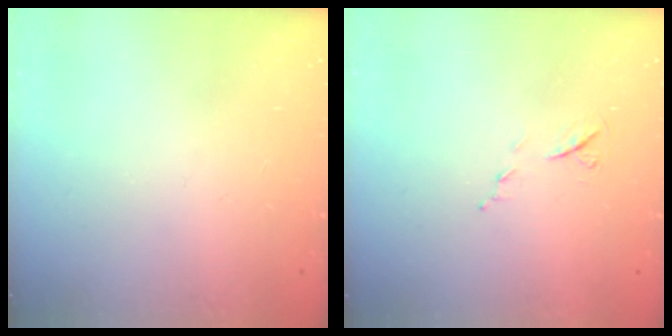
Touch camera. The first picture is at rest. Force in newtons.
{"total": 6.1, "press": 5.9, "slide": 1.5}